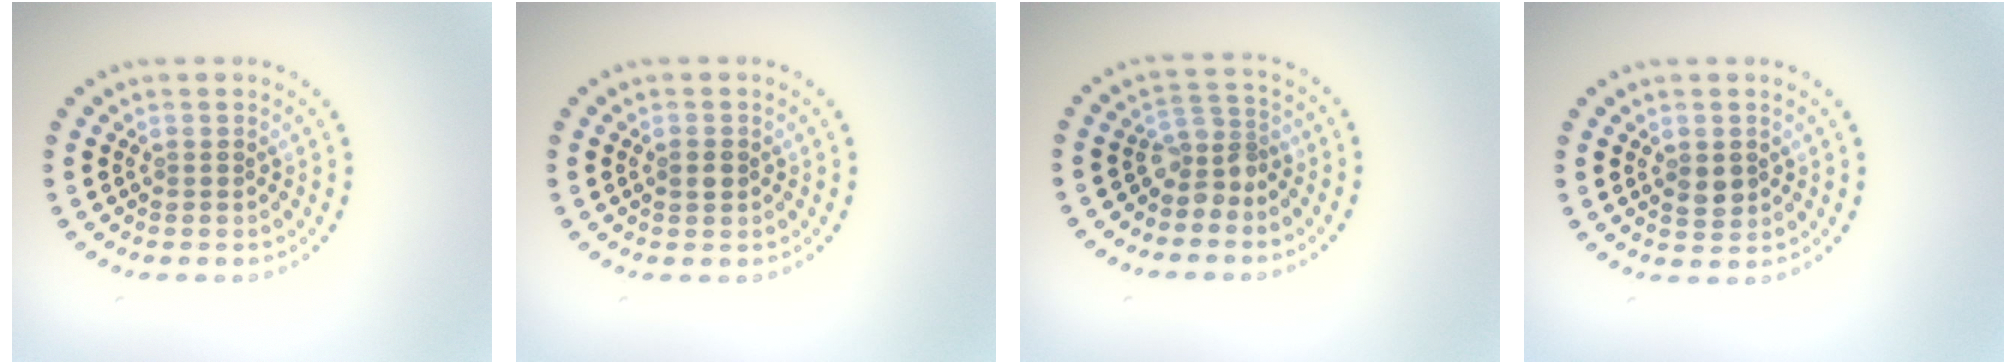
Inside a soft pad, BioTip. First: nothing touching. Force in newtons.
{"total": 1.4, "press": 1.4, "slide": 0.1}
{"total": 2.4, "press": 1.8, "slide": 1.6}
{"total": 1.7, "press": 1.7, "slide": 0.1}